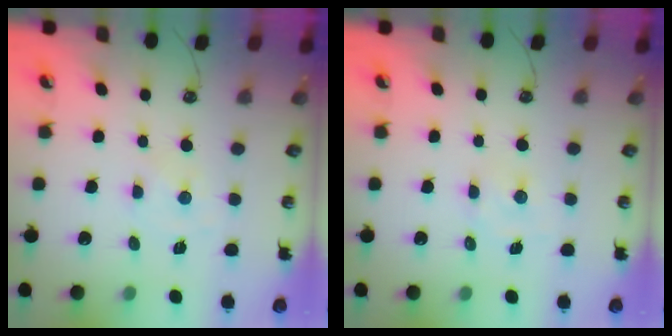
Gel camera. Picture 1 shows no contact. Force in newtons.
{"total": 1.6, "press": 1.6, "slide": 0.2}